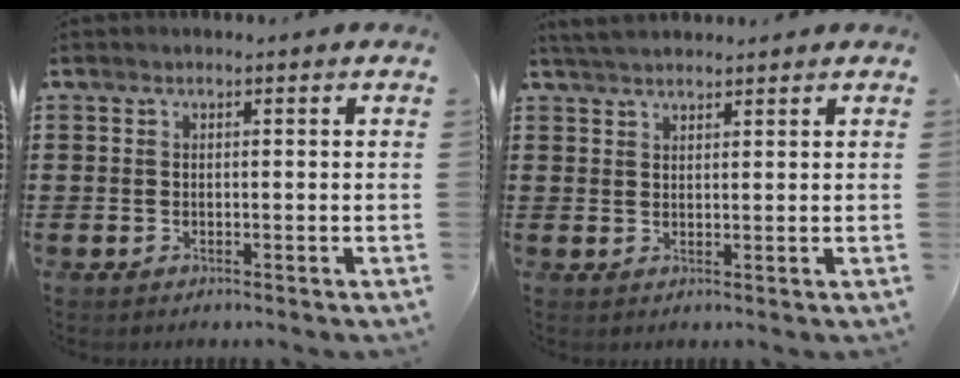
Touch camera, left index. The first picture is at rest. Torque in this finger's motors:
{"motor_torque": [0.47, -0.47, 0.14, 0.05]}